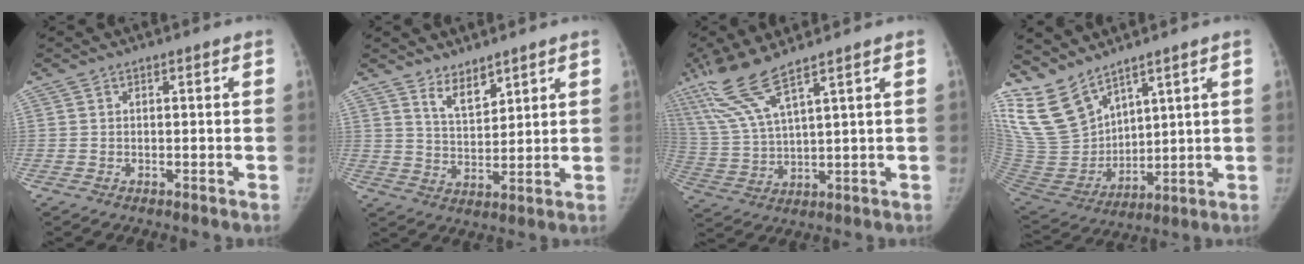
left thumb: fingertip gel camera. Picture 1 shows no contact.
{"total": 5.5, "force": [4.2, 2.3, 2.7], "torque": [-0.029, -0.040, 0.082]}
{"total": 12.1, "force": [8.1, 1.4, 8.8], "torque": [-0.211, -0.031, 0.175]}
{"total": 14.9, "force": [11.6, 6.7, 6.4], "torque": [-0.105, -0.063, 0.257]}